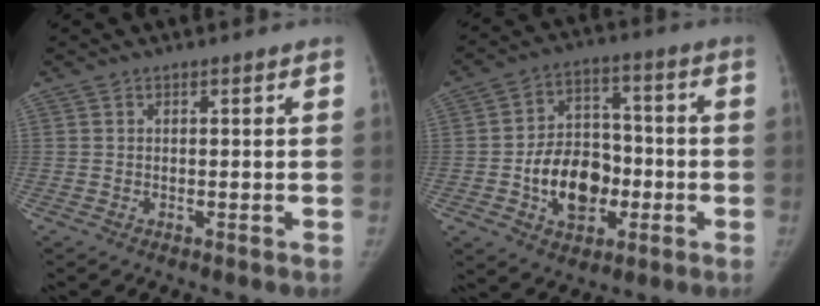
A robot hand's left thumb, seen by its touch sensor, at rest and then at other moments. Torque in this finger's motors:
{"motor_torque": [0.77, 2.13, 1.13, -0.56, 0.08]}